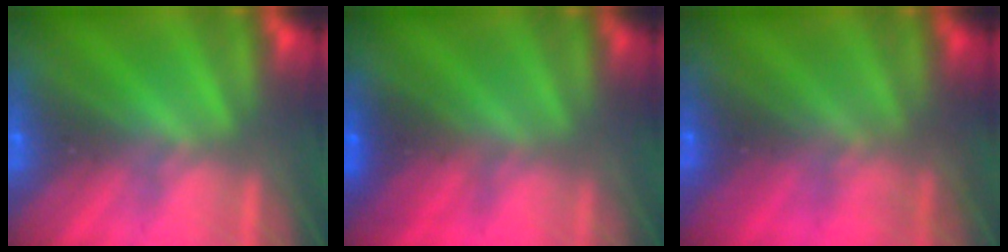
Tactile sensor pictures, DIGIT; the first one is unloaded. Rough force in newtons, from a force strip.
{"total": 1.7}
{"total": 2.9}